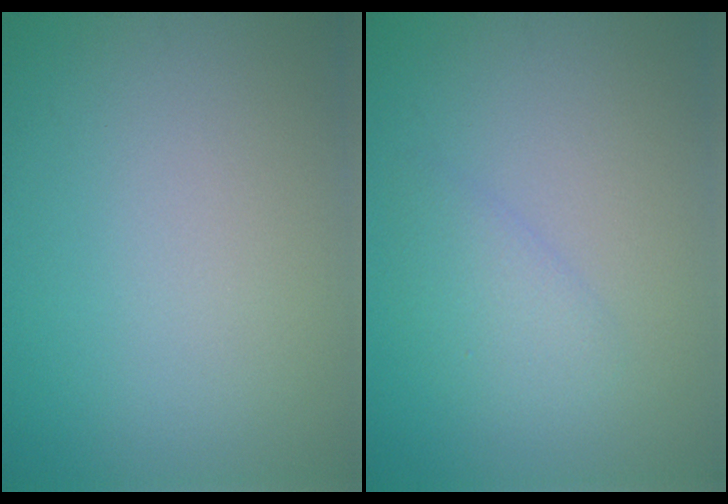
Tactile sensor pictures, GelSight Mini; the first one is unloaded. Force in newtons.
{"total": 1.9, "press": 1.9, "slide": 0.1}